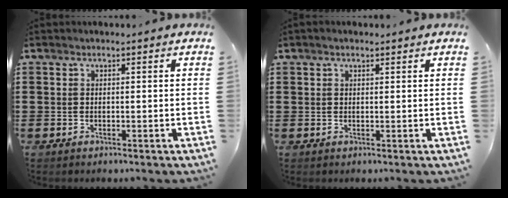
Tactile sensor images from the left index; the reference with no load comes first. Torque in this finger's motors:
{"motor_torque": [2.14, 0.00, -0.21, 0.11]}